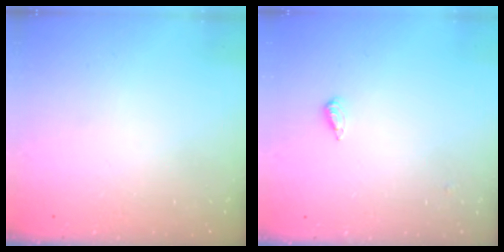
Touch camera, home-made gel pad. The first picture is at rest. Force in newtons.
{"total": 2.2, "press": 2.2, "slide": 0.5}